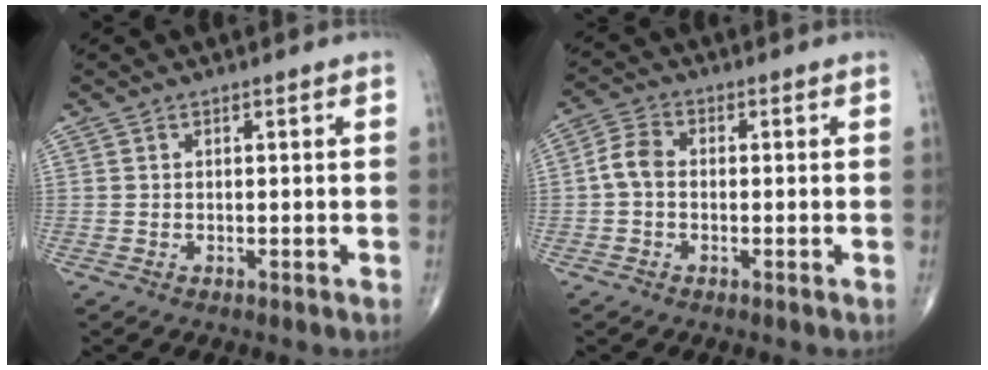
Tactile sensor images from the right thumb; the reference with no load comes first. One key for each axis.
{"total": 4.3, "fx": -0.5, "fy": 3.0, "fz": 3.1, "tx": -0.057, "ty": 0.013, "tz": -0.019}